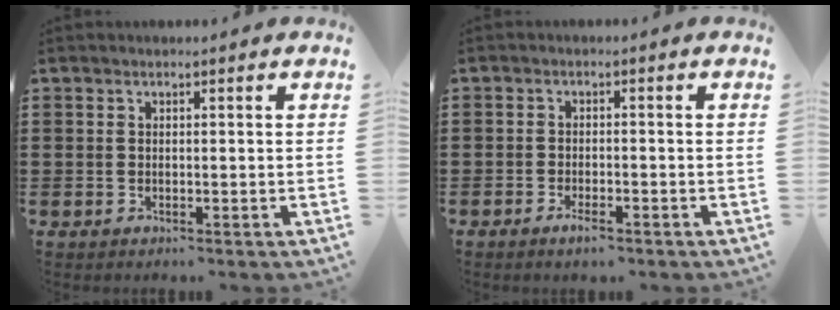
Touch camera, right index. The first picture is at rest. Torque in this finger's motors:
{"motor_torque": [0.44, 0.47, 0.08, 0.00]}